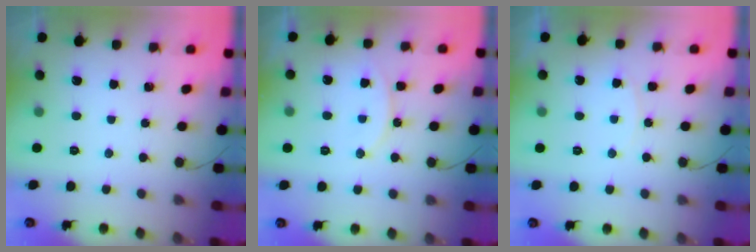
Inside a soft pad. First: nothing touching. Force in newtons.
{"total": 11.8, "press": 11.8, "slide": 0.9}
{"total": 4.3, "press": 4.2, "slide": 0.6}